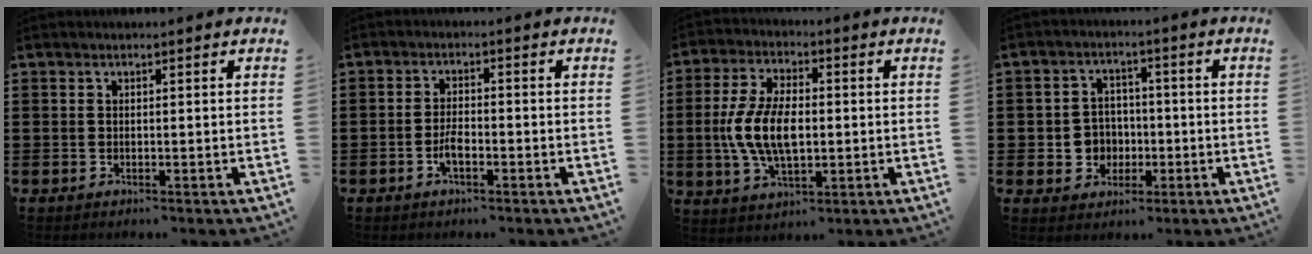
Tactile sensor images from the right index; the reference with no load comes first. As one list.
[{"total": 3.0, "force": [-1.5, 0.9, 2.4], "torque": [-0.051, 0.000, -0.028]}, {"total": 9.4, "force": [-0.7, 4.6, 8.2], "torque": [-0.186, -0.001, -0.019]}, {"total": 4.5, "force": [-0.9, 4.3, 1.3], "torque": [-0.039, 0.011, -0.018]}]